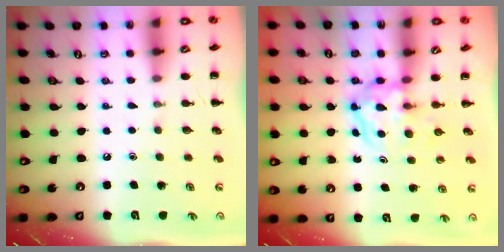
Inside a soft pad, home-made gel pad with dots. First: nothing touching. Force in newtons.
{"total": 3.8, "press": 3.7, "slide": 0.4}